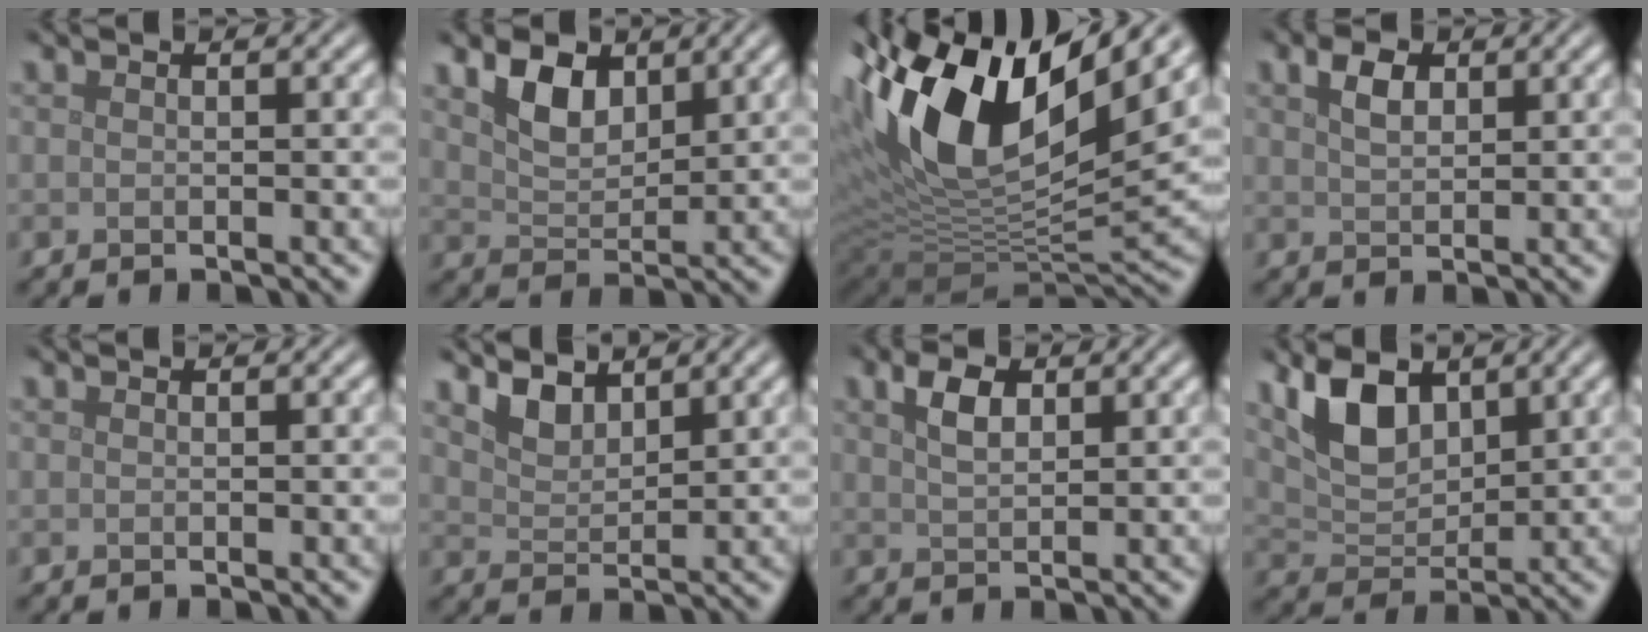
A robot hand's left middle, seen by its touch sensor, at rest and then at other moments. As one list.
[{"total": 3.8, "force": [2.2, 2.1, 2.3], "torque": [-0.055, 0.000, 0.041]}, {"total": 16.3, "force": [5.5, 8.0, 13.1], "torque": [-0.267, 0.016, 0.091]}, {"total": 2.3, "force": [1.2, 1.3, 1.5], "torque": [-0.034, 0.006, 0.024]}, {"total": 0.0}, {"total": 2.6, "force": [2.3, 0.8, 0.9], "torque": [-0.027, -0.003, 0.044]}, {"total": 2.7, "force": [1.4, 1.4, 1.9], "torque": [-0.042, 0.006, 0.028]}, {"total": 5.3, "force": [2.9, 2.8, 3.5], "torque": [-0.075, -0.004, 0.053]}]